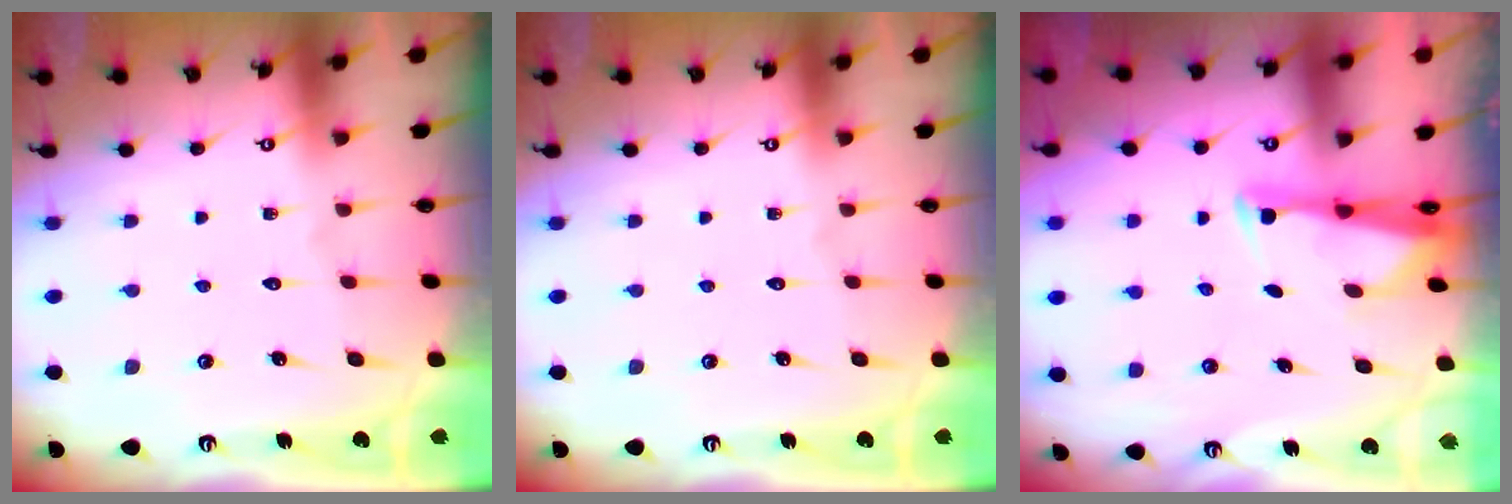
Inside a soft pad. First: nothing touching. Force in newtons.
{"total": 0.0}
{"total": 2.7, "press": 2.6, "slide": 0.7}